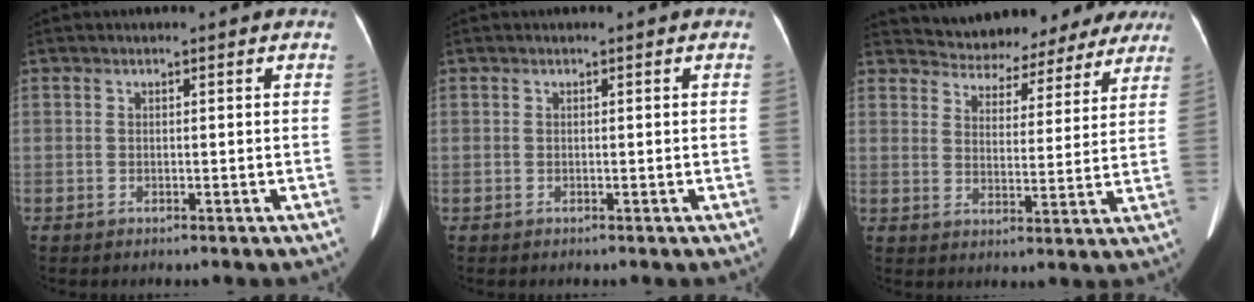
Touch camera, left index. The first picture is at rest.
{"total": 0.0}
{"total": 17.4, "force": [16.1, 5.9, 3.1], "torque": [-0.030, -0.007, 0.194]}